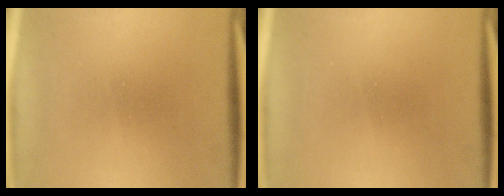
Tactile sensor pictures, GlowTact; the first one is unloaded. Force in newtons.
{"total": 0.0}